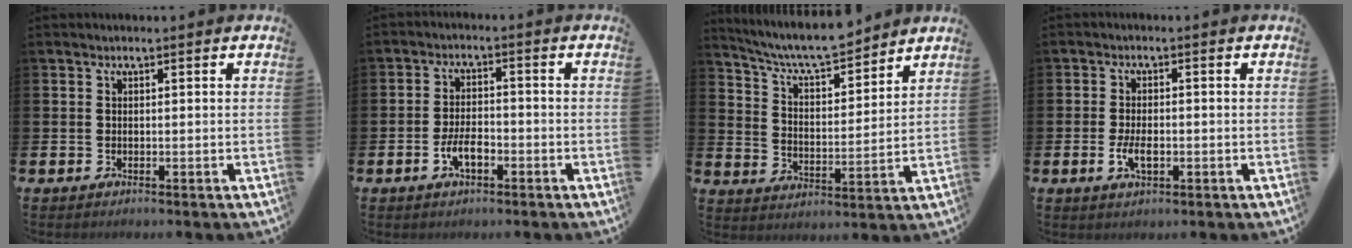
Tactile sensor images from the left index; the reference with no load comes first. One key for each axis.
{"total": 3.7, "fx": -1.5, "fy": 1.7, "fz": 2.9, "tx": -0.058, "ty": 0.003, "tz": -0.030}
{"total": 7.7, "fx": 7.2, "fy": 1.0, "fz": 2.5, "tx": -0.074, "ty": -0.048, "tz": 0.125}
{"total": 3.3, "fx": -0.7, "fy": 1.6, "fz": 2.8, "tx": -0.049, "ty": 0.003, "tz": -0.011}